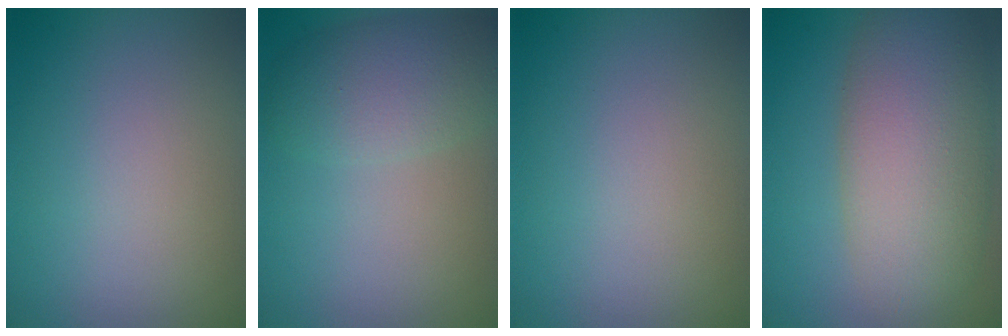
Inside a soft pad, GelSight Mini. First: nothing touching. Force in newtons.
{"total": 4.4, "press": 4.4, "slide": 0.1}
{"total": 0.0}
{"total": 9.1, "press": 9.1, "slide": 0.3}